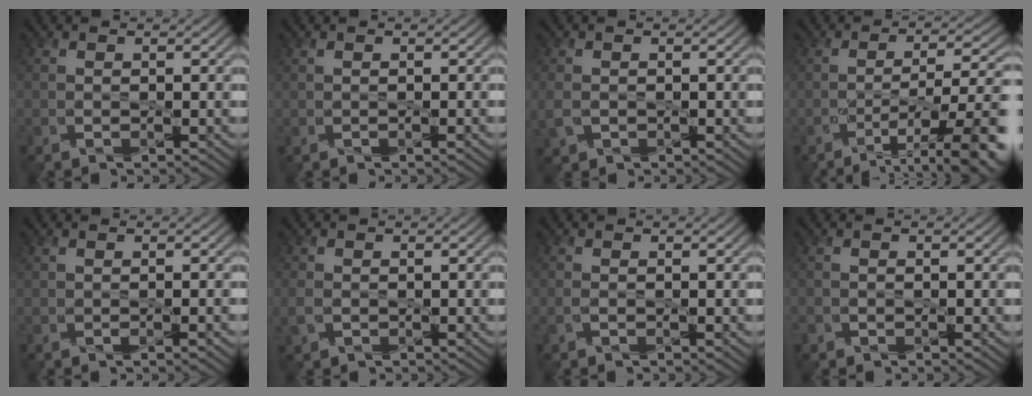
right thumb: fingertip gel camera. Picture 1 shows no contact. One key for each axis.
{"total": 0.0}
{"total": 1.9, "fx": -0.3, "fy": 1.6, "fz": 0.9, "tx": -0.032, "ty": -0.003, "tz": -0.007}
{"total": 10.3, "fx": -5.5, "fy": 2.6, "fz": 8.3, "tx": -0.122, "ty": 0.003, "tz": -0.078}
{"total": 0.9, "fx": -0.4, "fy": 0.1, "fz": 0.8, "tx": -0.009, "ty": -0.001, "tz": -0.002}
{"total": 1.6, "fx": -0.3, "fy": 1.3, "fz": 0.9, "tx": -0.029, "ty": -0.003, "tz": -0.005}
{"total": 0.6, "fx": -0.3, "fy": 0.3, "fz": 0.4, "tx": -0.011, "ty": 0.002, "tz": -0.007}
{"total": 0.6, "fx": -0.4, "fy": 0.5, "fz": -0.1, "tx": 0.006, "ty": 0.000, "tz": -0.009}